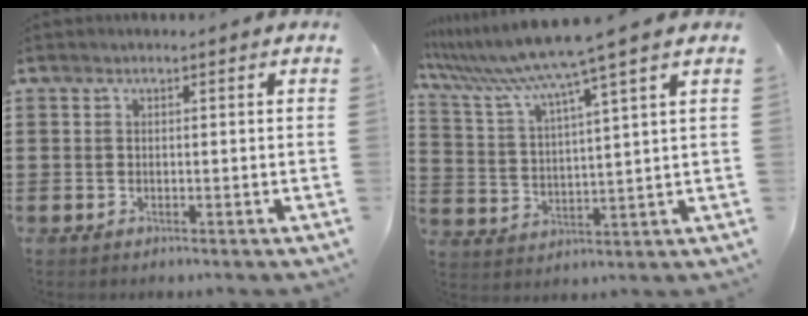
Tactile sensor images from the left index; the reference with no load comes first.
{"total": 8.5, "force": [6.9, -1.3, 4.7], "torque": [-0.117, -0.044, 0.112]}